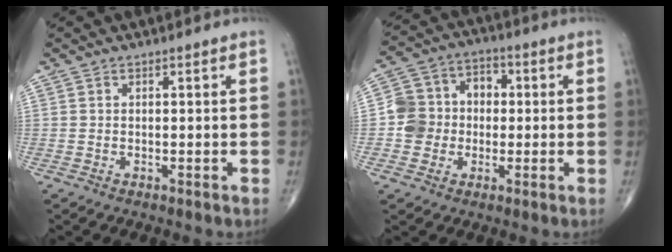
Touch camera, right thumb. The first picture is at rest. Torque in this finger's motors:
{"motor_torque": [0.33, 1.12, 0.92, 0.07, 0.07]}